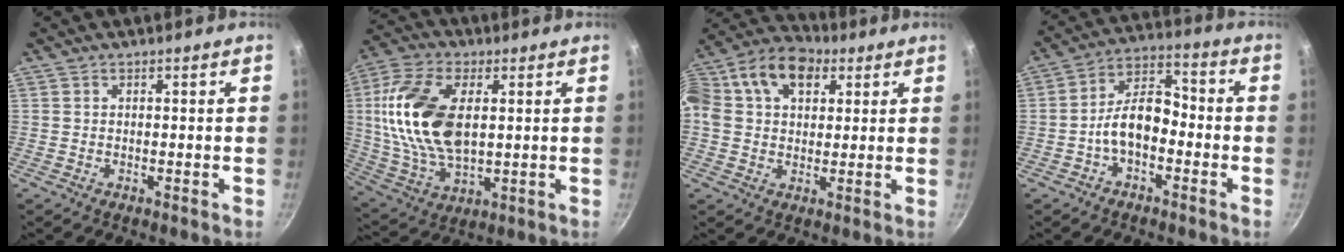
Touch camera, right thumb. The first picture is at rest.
{"total": 19.6, "force": [3.0, 11.1, 15.9], "torque": [-0.302, -0.001, 0.059]}
{"total": 18.5, "force": [5.3, 13.2, 11.9], "torque": [-0.232, 0.033, 0.070]}
{"total": 9.8, "force": [-2.9, 5.8, 7.3], "torque": [-0.103, 0.052, -0.063]}